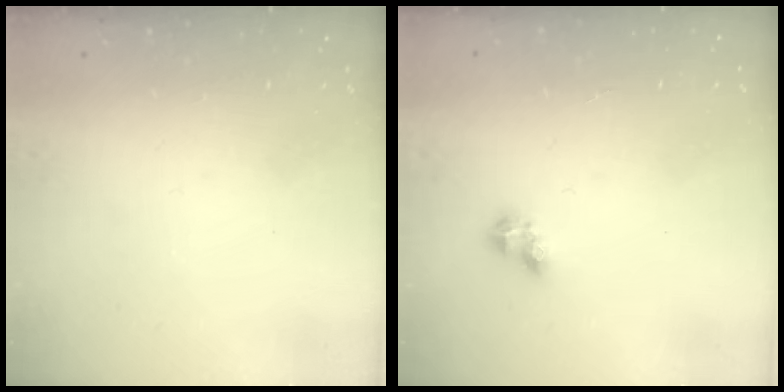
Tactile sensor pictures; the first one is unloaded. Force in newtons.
{"total": 3.1, "press": 3.0, "slide": 0.7}